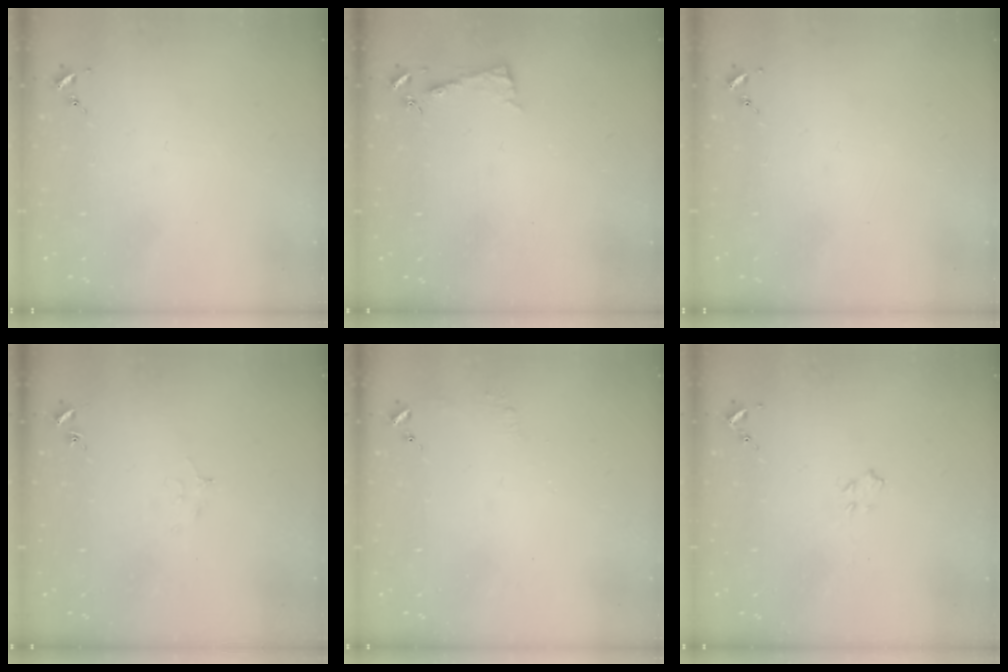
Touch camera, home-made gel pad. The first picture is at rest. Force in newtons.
{"total": 3.9, "press": 3.9, "slide": 0.4}
{"total": 0.0}
{"total": 5.3, "press": 5.1, "slide": 1.0}
{"total": 4.8, "press": 4.8, "slide": 0.4}
{"total": 3.9, "press": 3.9, "slide": 0.6}